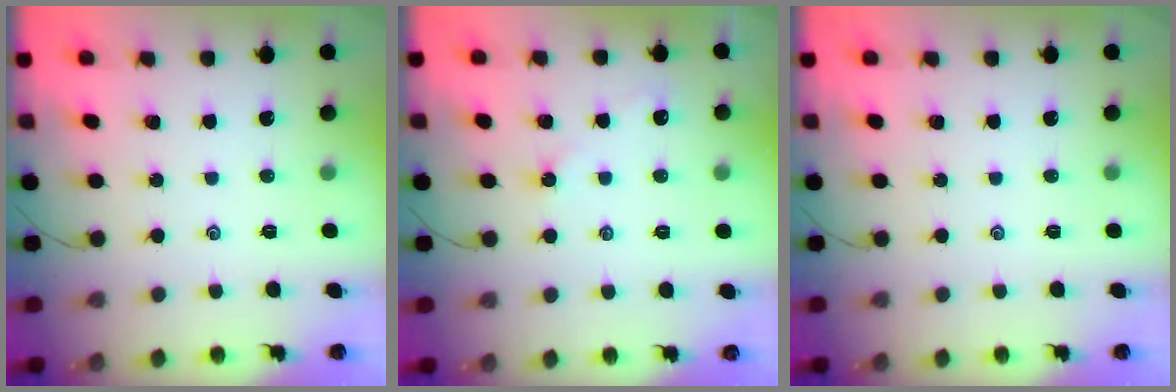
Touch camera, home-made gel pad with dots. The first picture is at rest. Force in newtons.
{"total": 2.3, "press": 2.3, "slide": 0.5}
{"total": 0.0}